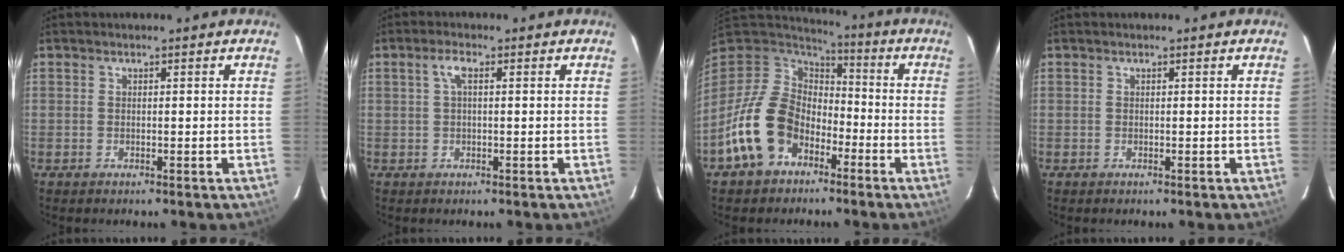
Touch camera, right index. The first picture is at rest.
{"total": 2.3, "force": [0.6, 0.6, 2.2], "torque": [-0.046, 0.008, 0.010]}
{"total": 15.5, "force": [-7.2, 11.5, 7.4], "torque": [-0.175, 0.014, -0.116]}
{"total": 0.0}